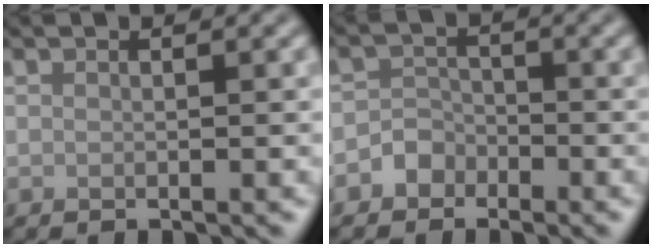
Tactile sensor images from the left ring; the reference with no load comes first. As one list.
[{"total": 1.8, "force": [-1.2, 1.4, 0.2], "torque": [0.008, 0.010, -0.026]}]